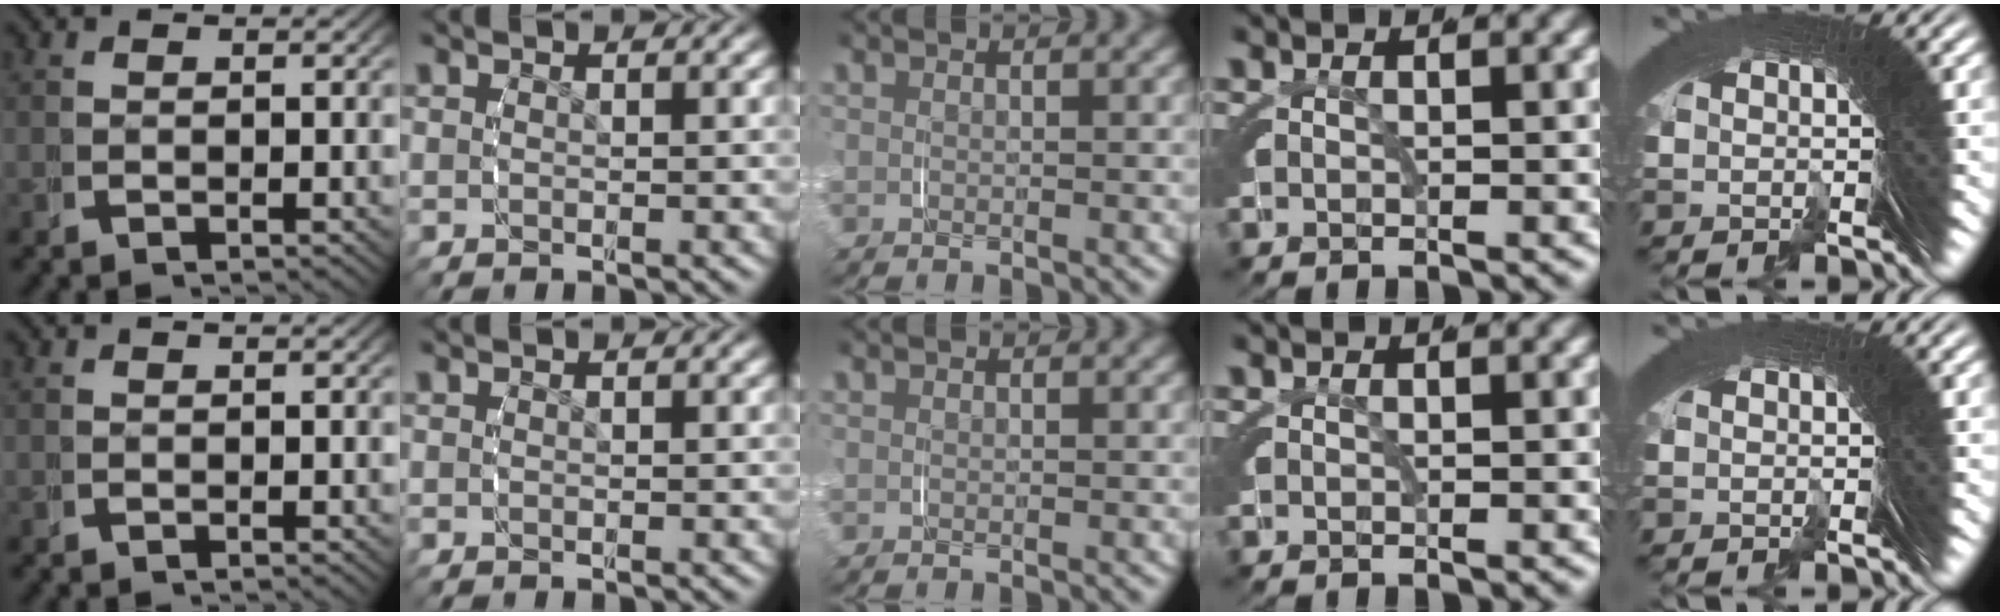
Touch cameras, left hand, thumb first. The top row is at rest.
{}